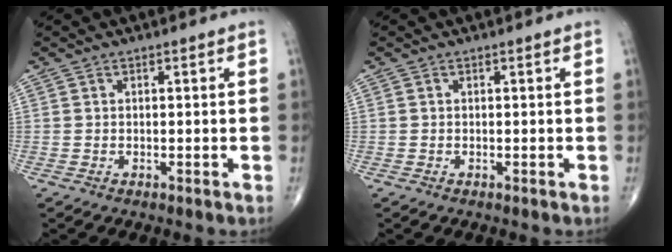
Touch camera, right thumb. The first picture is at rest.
{"total": 0.0}